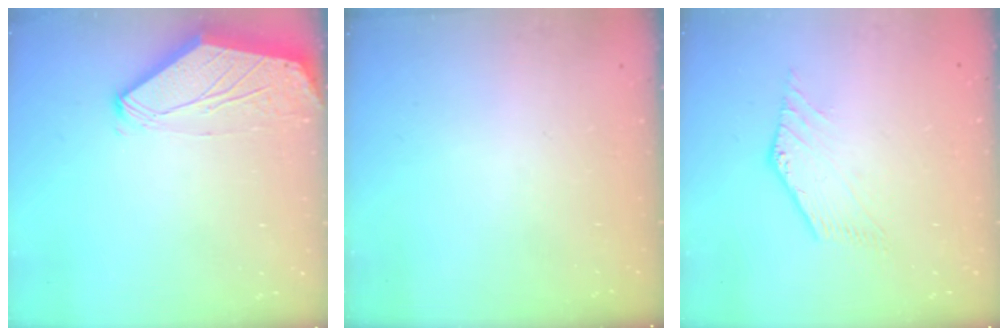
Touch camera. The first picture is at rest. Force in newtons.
{"total": 0.0}
{"total": 1.5, "press": 1.5, "slide": 0.3}